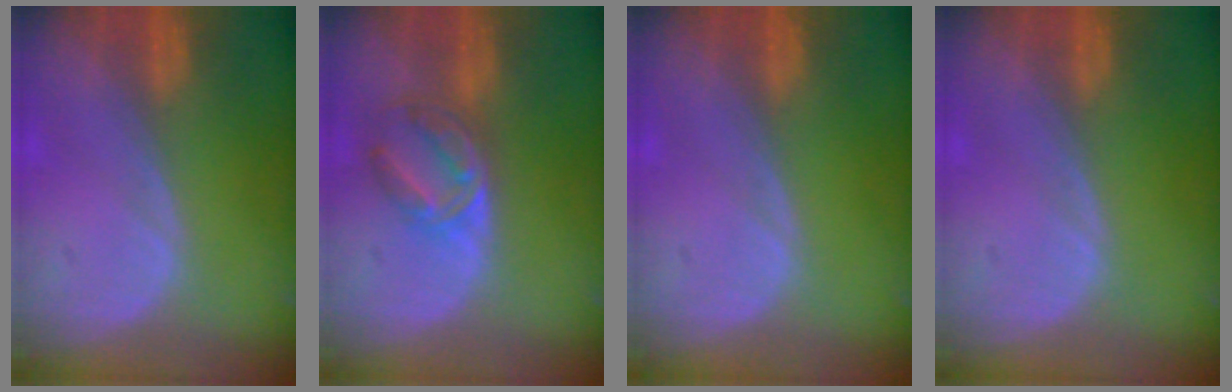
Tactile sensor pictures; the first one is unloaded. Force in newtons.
{"total": 6.4, "press": 5.8, "slide": 2.8}
{"total": 0.0}
{"total": 0.0}